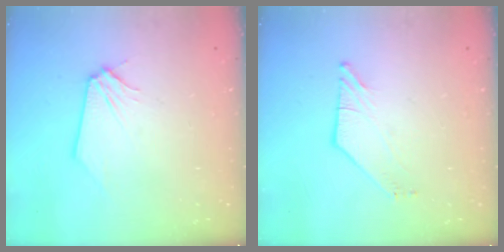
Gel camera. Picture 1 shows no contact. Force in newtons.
{"total": 3.4, "press": 3.4, "slide": 0.3}